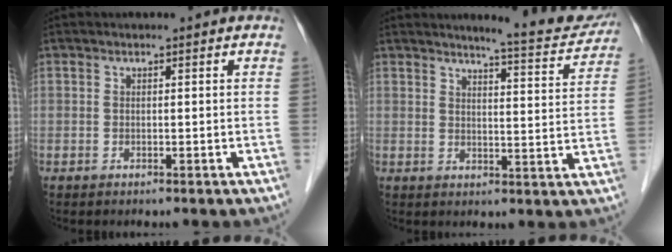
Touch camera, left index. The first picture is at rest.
{"total": 9.1, "force": [8.7, 0.6, 2.7], "torque": [-0.036, -0.021, 0.101]}